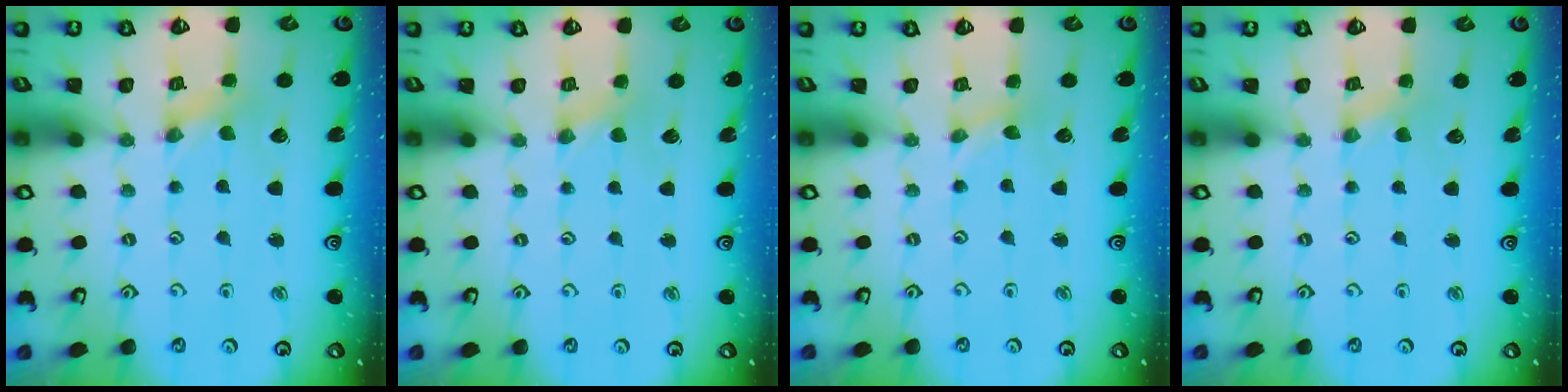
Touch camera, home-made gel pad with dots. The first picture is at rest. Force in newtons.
{"total": 1.8, "press": 1.8, "slide": 0.2}
{"total": 0.0}
{"total": 0.5, "press": 0.5, "slide": 0.2}